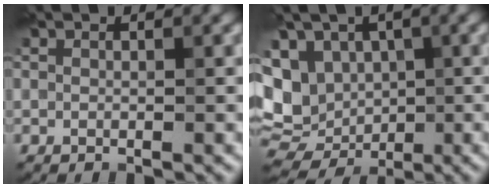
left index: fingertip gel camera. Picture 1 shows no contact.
{"total": 10.6, "force": [0.3, 8.6, 6.3], "torque": [-0.119, -0.004, 0.003]}